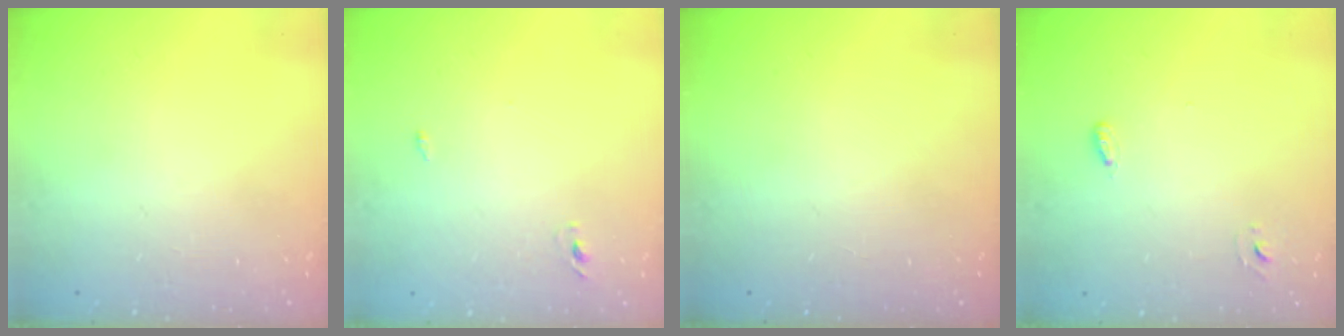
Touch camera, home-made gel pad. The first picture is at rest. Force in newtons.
{"total": 2.4, "press": 2.2, "slide": 1.0}
{"total": 0.0}
{"total": 2.6, "press": 2.5, "slide": 0.6}